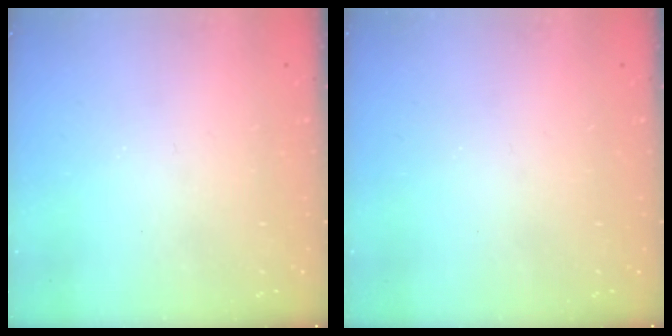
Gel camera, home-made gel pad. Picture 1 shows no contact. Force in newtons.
{"total": 0.0}